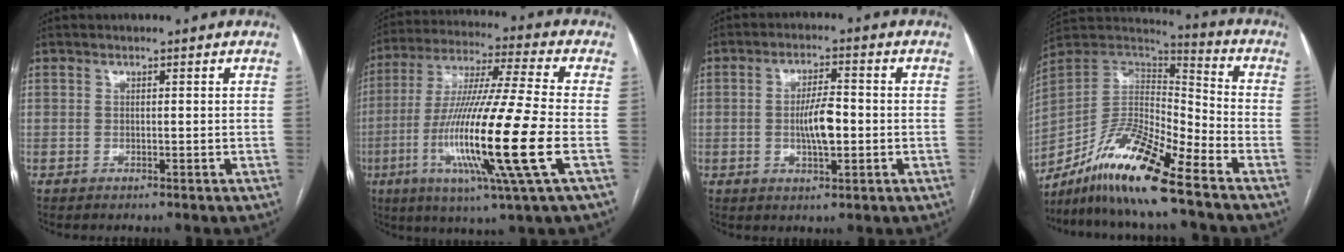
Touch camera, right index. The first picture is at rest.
{"total": 20.5, "force": [-5.4, -0.7, 19.8], "torque": [-0.395, -0.030, -0.109]}
{"total": 5.9, "force": [-0.7, 1.6, 5.6], "torque": [-0.107, 0.002, -0.012]}
{"total": 15.3, "force": [-10.8, 1.8, 10.7], "torque": [-0.199, 0.012, -0.195]}